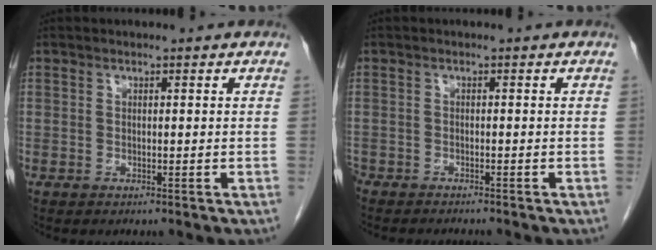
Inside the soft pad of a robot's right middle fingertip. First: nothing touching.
{"total": 4.5, "force": [-4.3, 0.5, 1.3], "torque": [-0.014, -0.011, -0.067]}